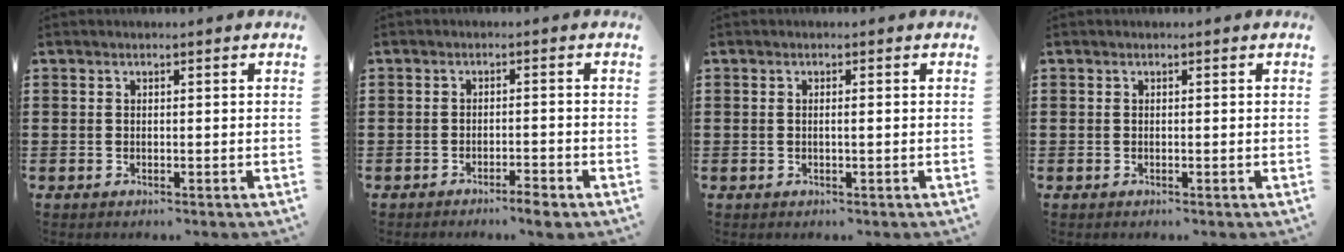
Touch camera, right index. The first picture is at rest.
{"total": 2.5, "force": [-2.2, 0.1, 1.2], "torque": [-0.022, 0.000, -0.041]}
{"total": 0.7, "force": [-0.1, 0.0, 0.7], "torque": [-0.013, -0.004, -0.002]}
{"total": 0.0}